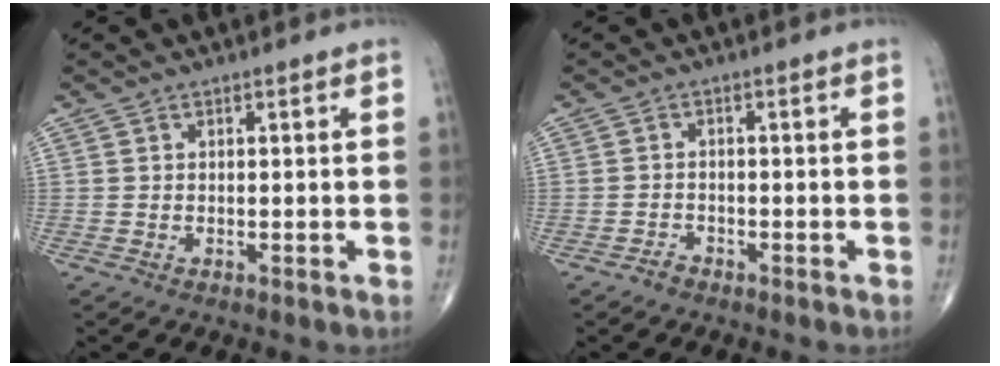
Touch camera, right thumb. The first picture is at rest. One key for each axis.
{"total": 1.4, "fx": -1.2, "fy": 0.7, "fz": 0.2, "tx": -0.006, "ty": 0.004, "tz": -0.023}